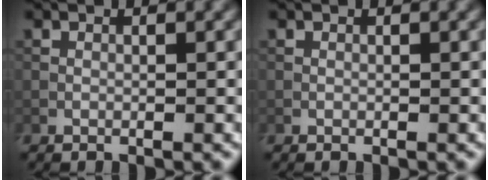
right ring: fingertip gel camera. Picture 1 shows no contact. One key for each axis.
{"total": 0.0}